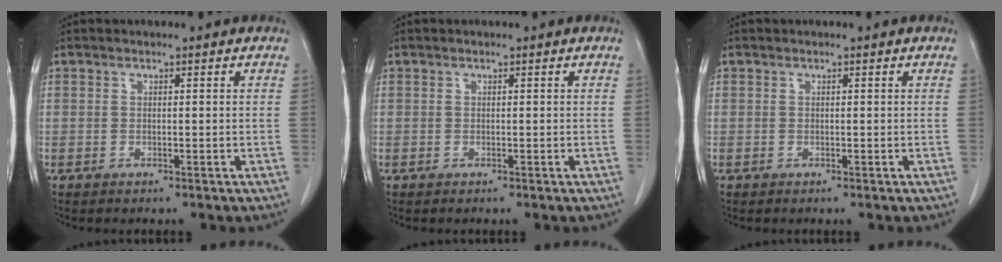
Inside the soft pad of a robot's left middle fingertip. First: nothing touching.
{"total": 0.0}
{"total": 0.0}